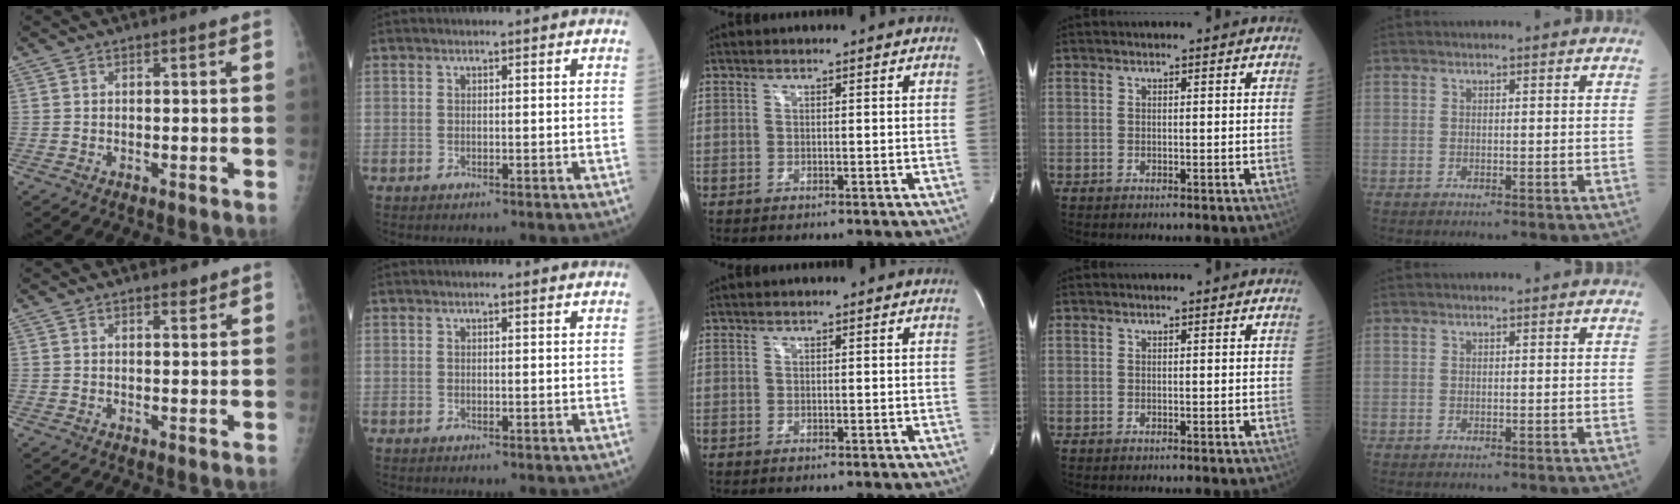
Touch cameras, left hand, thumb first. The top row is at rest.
{"thumb": {"total": 1.8, "force": [1.4, 0.7, 0.8], "torque": [-0.004, -0.009, 0.019]}, "index": {"total": 1.0, "force": [1.0, 0.1, 0.4], "torque": [-0.012, 0.003, 0.010]}}